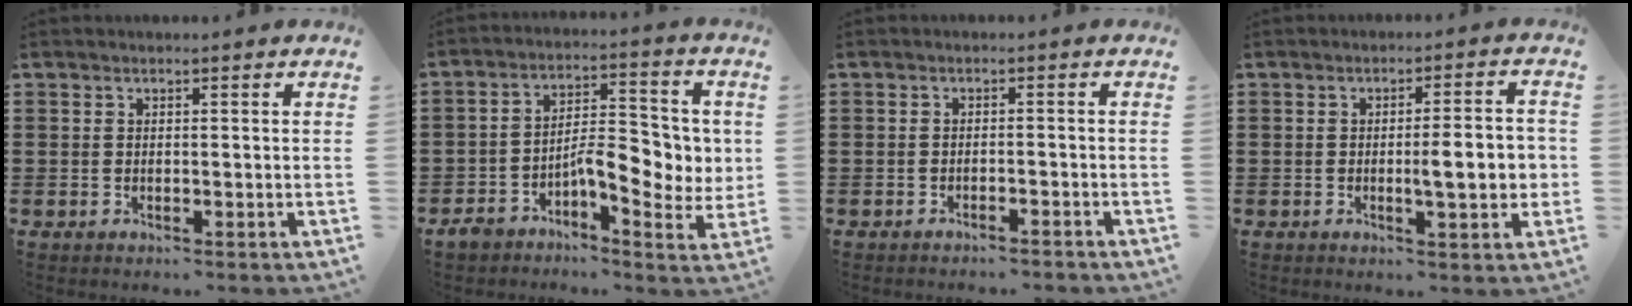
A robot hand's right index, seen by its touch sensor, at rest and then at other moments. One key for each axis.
{"total": 9.0, "fx": -1.5, "fy": 4.4, "fz": 7.7, "tx": -0.111, "ty": -0.004, "tz": -0.029}
{"total": 1.4, "fx": -1.4, "fy": 0.0, "fz": 0.3, "tx": -0.009, "ty": 0.002, "tz": -0.028}
{"total": 7.0, "fx": -0.6, "fy": 1.2, "fz": 6.8, "tx": -0.099, "ty": -0.007, "tz": -0.015}